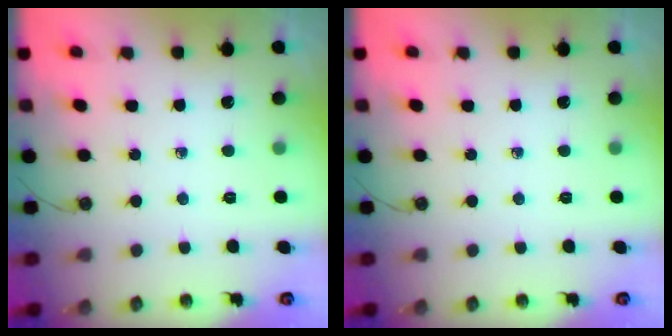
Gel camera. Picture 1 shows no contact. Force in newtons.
{"total": 0.0}